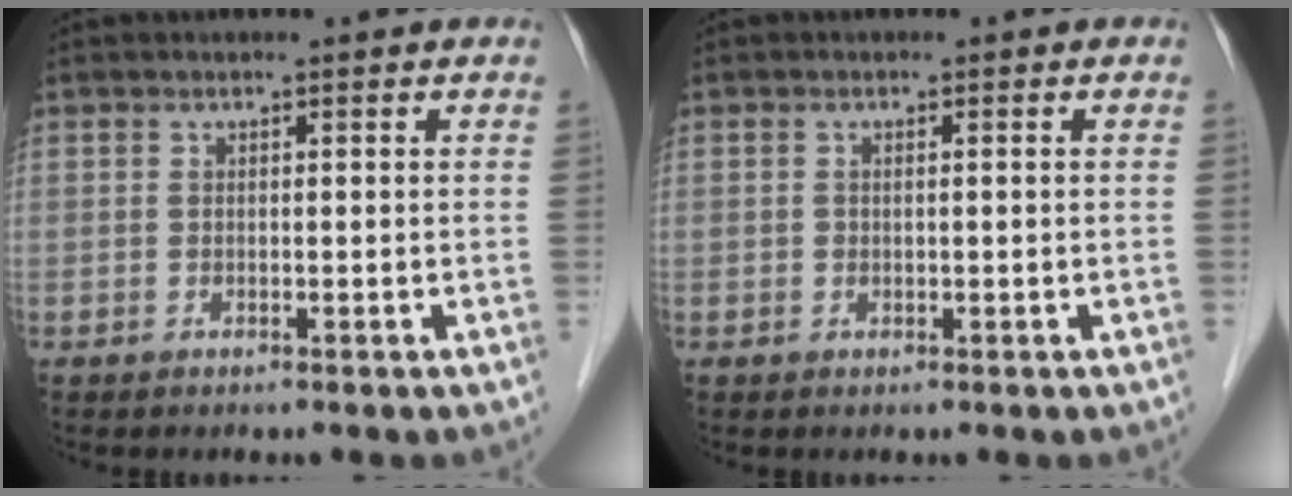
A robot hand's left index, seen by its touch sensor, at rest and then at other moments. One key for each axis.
{"total": 0.8, "fx": 0.1, "fy": 0.2, "fz": 0.8, "tx": -0.023, "ty": 0.001, "tz": 0.005}